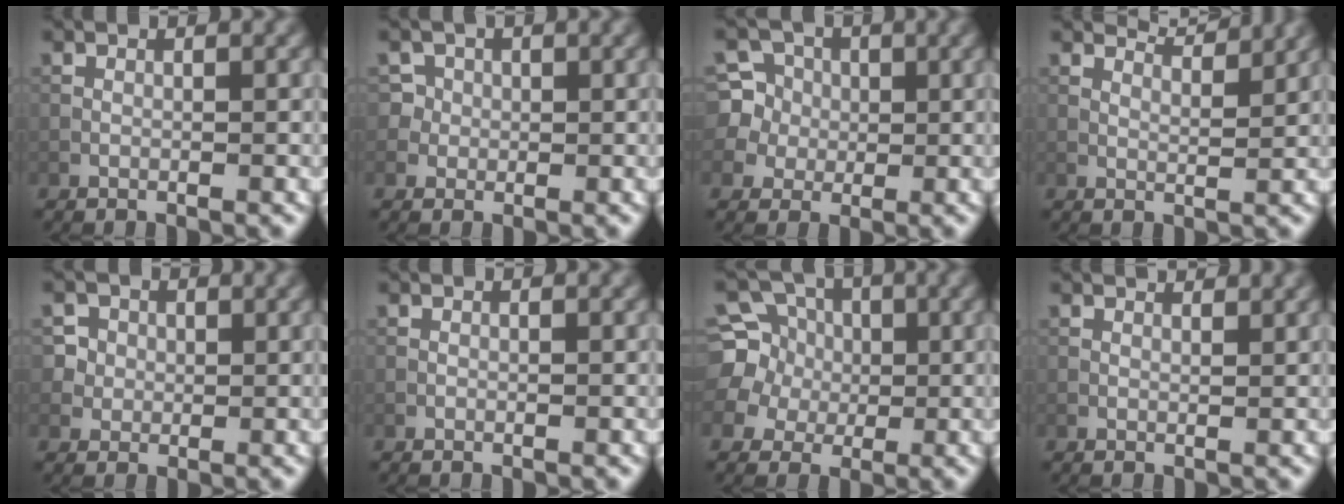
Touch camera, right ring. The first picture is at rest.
{"total": 3.1, "force": [0.9, 2.9, 0.8], "torque": [-0.009, 0.007, 0.015]}
{"total": 6.9, "force": [1.8, 6.4, 1.7], "torque": [-0.051, 0.031, 0.028]}
{"total": 3.2, "force": [3.0, 0.3, 1.0], "torque": [-0.019, -0.007, 0.046]}
{"total": 4.6, "force": [1.7, 4.1, 1.4], "torque": [-0.028, 0.011, 0.029]}
{"total": 0.0}
{"total": 7.7, "force": [1.3, 7.1, 2.6], "torque": [-0.072, 0.033, 0.007]}
{"total": 1.5, "force": [1.4, 0.3, 0.5], "torque": [-0.016, -0.003, 0.017]}